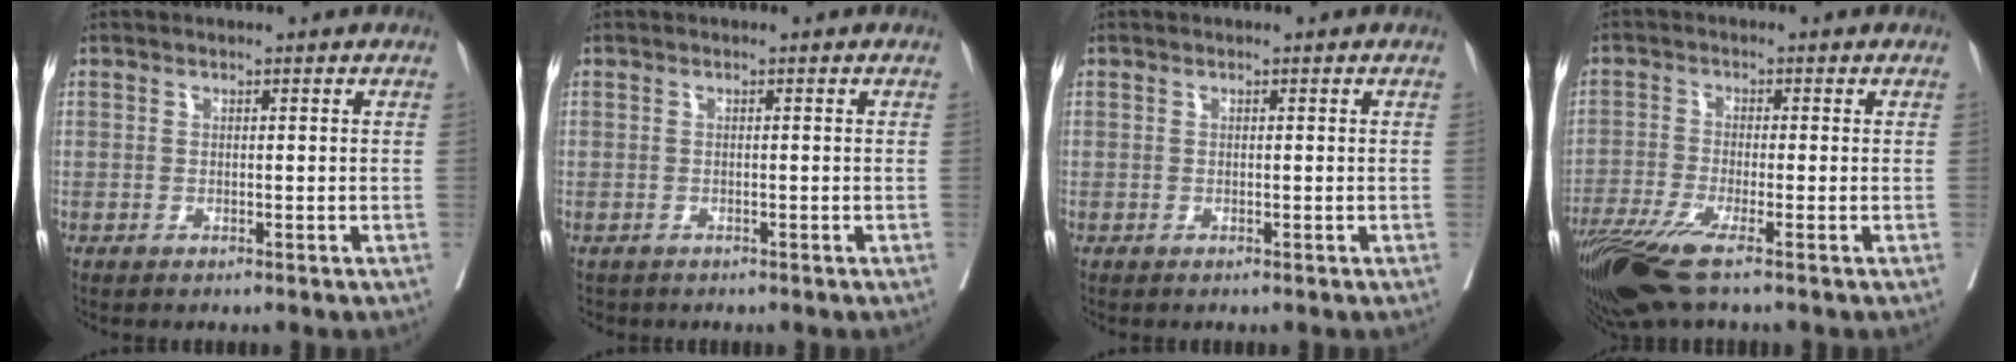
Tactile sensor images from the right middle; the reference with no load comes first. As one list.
[{"total": 1.2, "force": [-1.0, 0.6, 0.2], "torque": [-0.014, -0.002, -0.011]}, {"total": 0.0}, {"total": 9.0, "force": [-5.9, 0.7, 6.7], "torque": [-0.125, -0.020, -0.110]}]